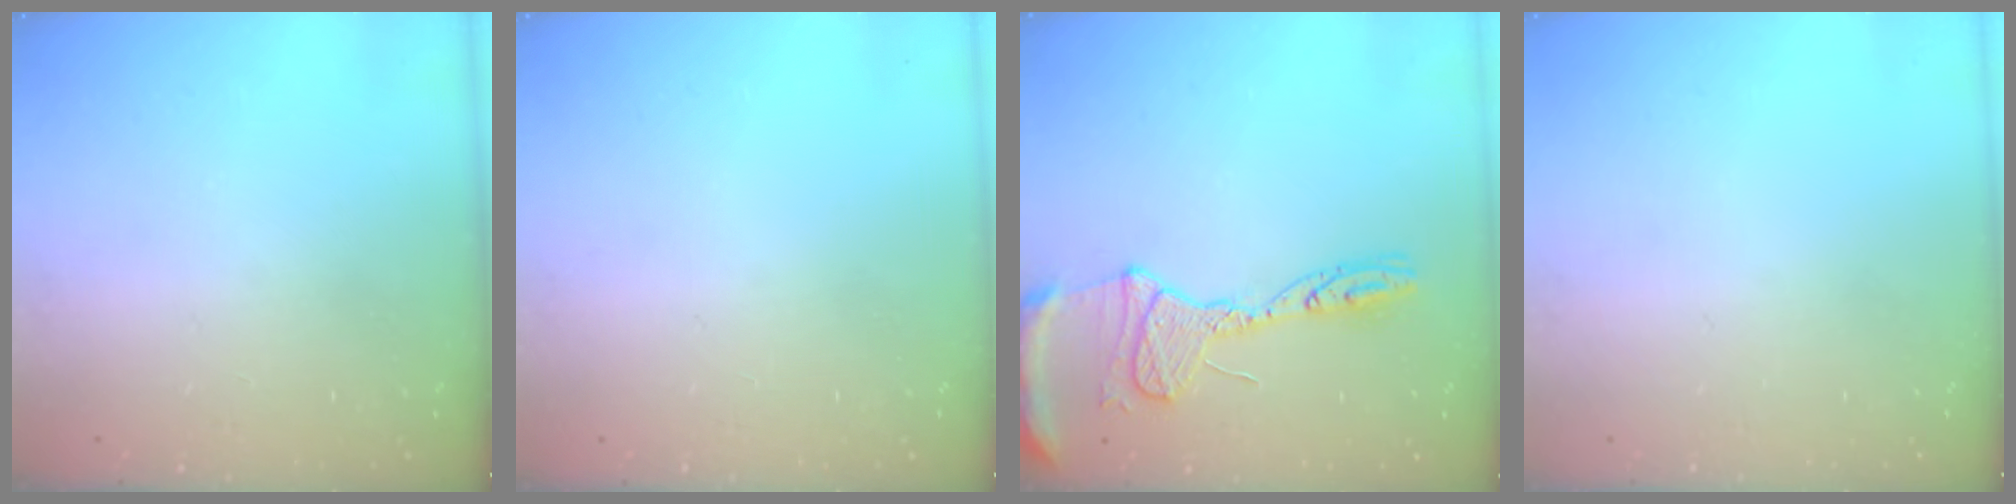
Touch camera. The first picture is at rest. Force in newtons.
{"total": 0.0}
{"total": 15.9, "press": 15.8, "slide": 1.6}
{"total": 0.0}